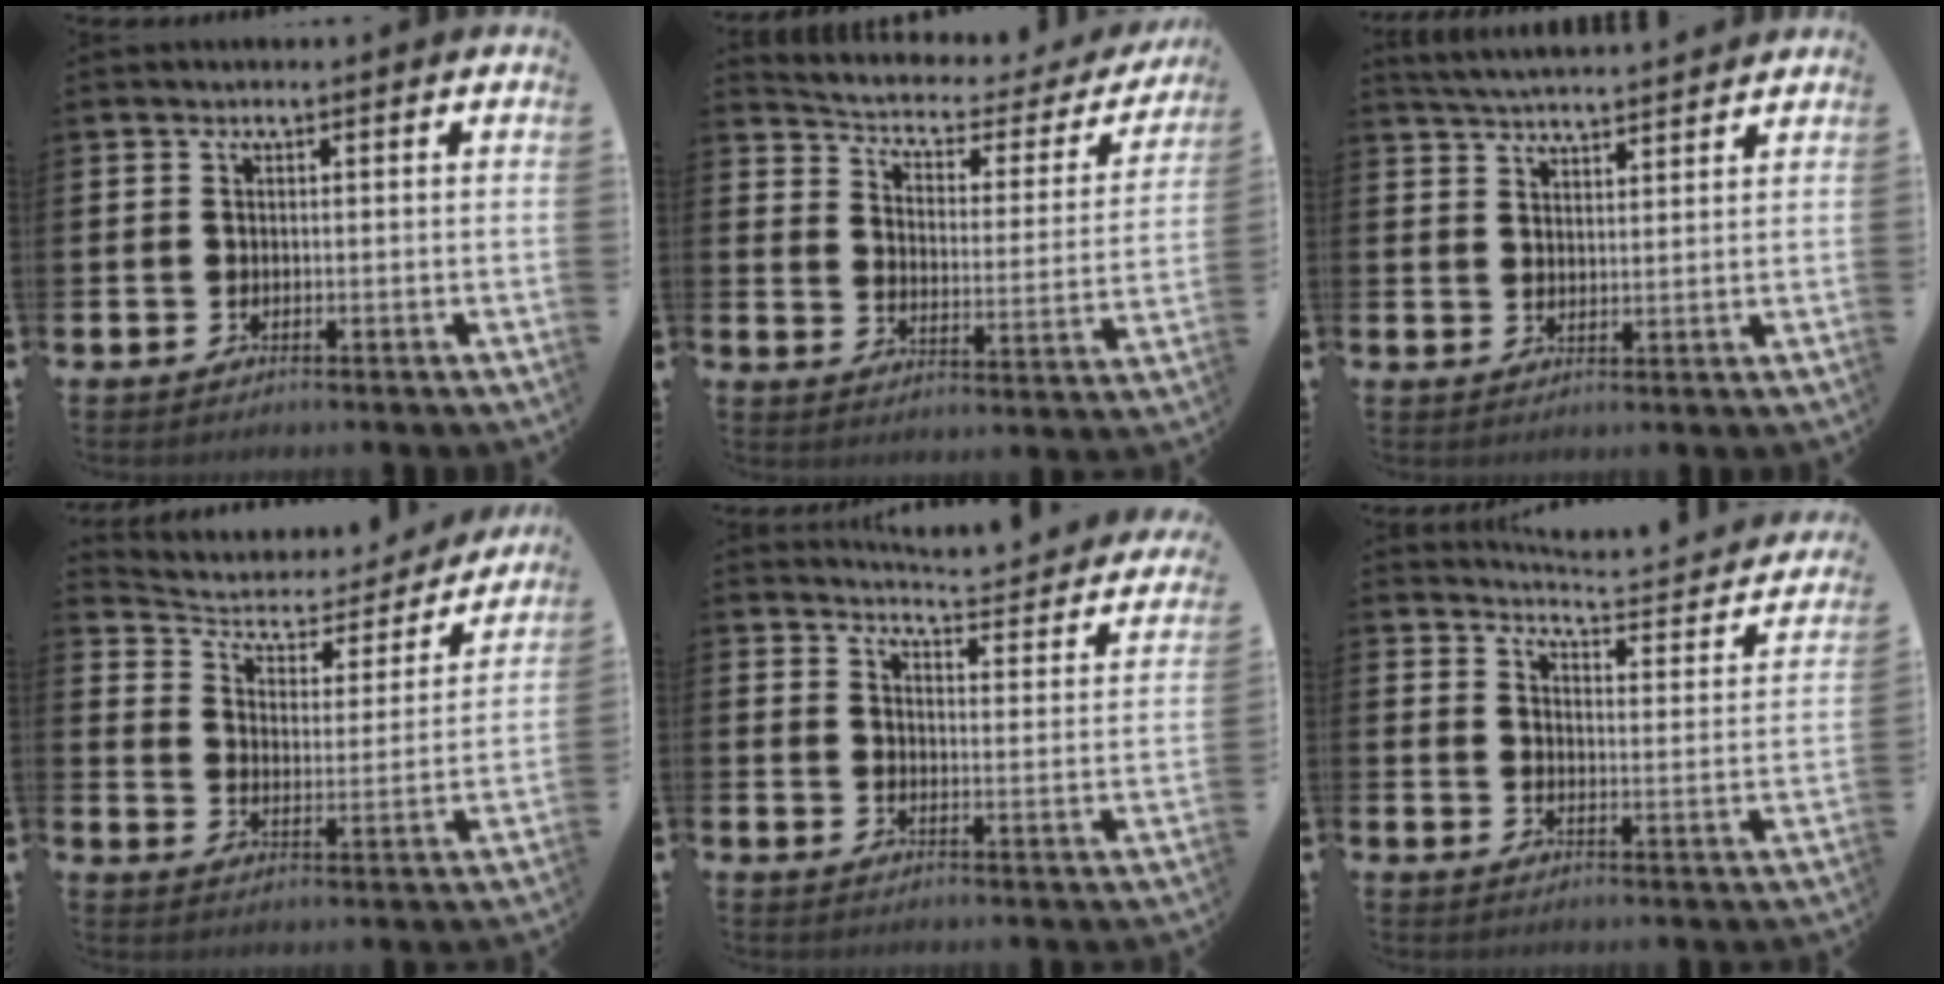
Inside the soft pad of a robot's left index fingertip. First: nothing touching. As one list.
[{"total": 4.2, "force": [3.4, 1.9, 1.7], "torque": [-0.059, -0.027, 0.046]}, {"total": 4.4, "force": [4.4, -0.2, 0.1], "torque": [-0.021, -0.023, 0.080]}, {"total": 5.1, "force": [4.2, 2.5, 1.4], "torque": [-0.057, -0.032, 0.064]}, {"total": 4.0, "force": [3.9, 0.0, 0.8], "torque": [-0.031, -0.039, 0.058]}, {"total": 3.6, "force": [3.4, 0.4, 1.1], "torque": [-0.034, -0.040, 0.048]}]